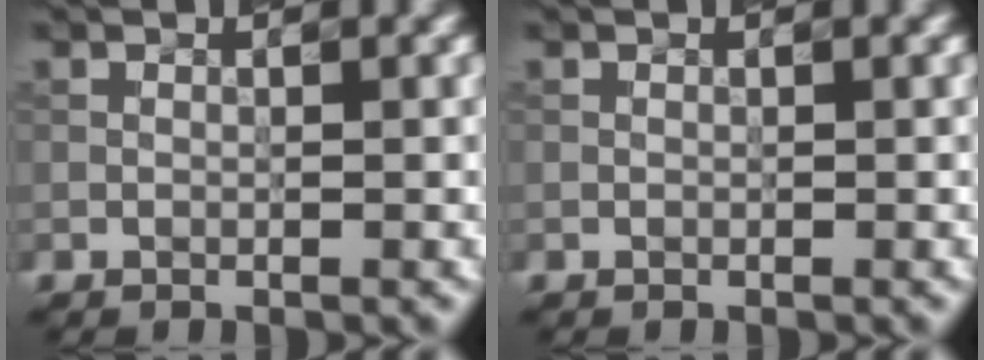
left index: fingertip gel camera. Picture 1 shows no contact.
{"total": 0.0}